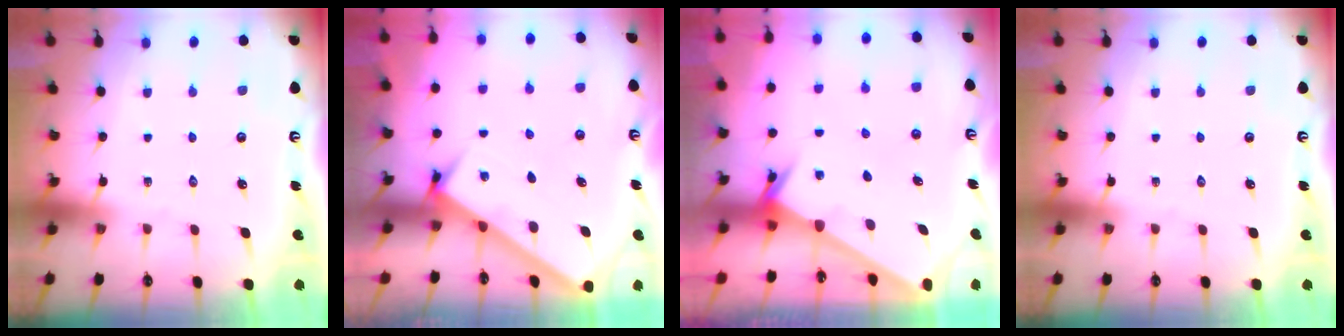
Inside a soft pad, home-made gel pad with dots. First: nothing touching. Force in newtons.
{"total": 3.0, "press": 3.0, "slide": 0.2}
{"total": 2.3, "press": 2.3, "slide": 0.2}
{"total": 0.0}